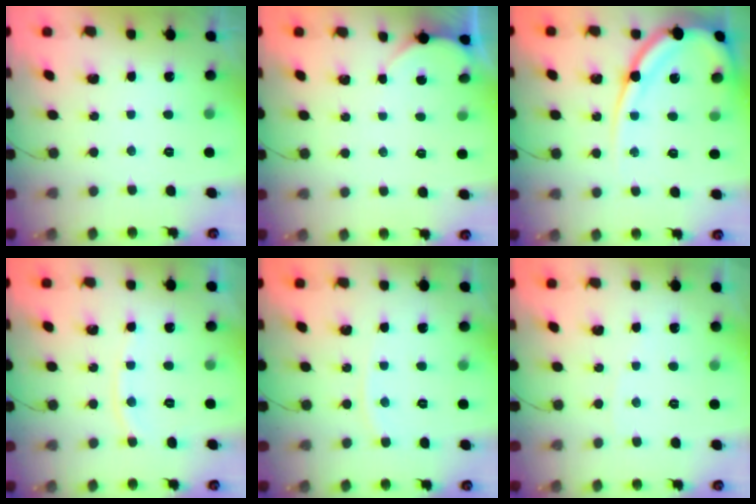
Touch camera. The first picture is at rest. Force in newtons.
{"total": 1.8, "press": 1.8, "slide": 0.2}
{"total": 14.4, "press": 14.3, "slide": 1.1}
{"total": 6.2, "press": 6.1, "slide": 1.0}
{"total": 3.9, "press": 3.9, "slide": 0.5}
{"total": 2.9, "press": 2.9, "slide": 0.4}